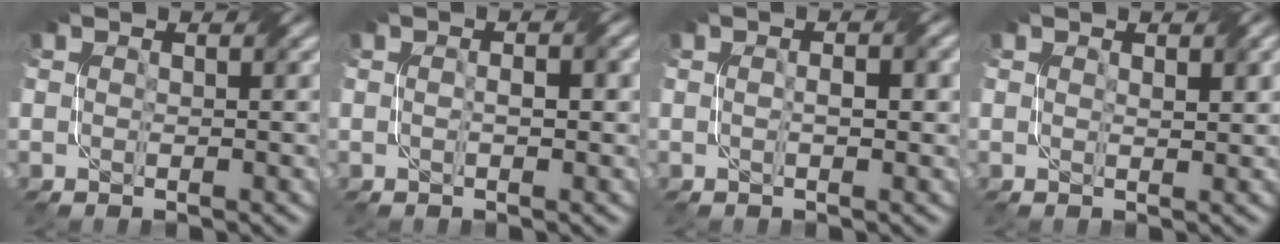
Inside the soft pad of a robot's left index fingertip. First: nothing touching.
{"total": 1.7, "force": [0.0, 0.5, 1.6], "torque": [-0.029, 0.003, -0.001]}
{"total": 1.9, "force": [0.0, 0.5, 1.8], "torque": [-0.031, 0.003, 0.000]}
{"total": 1.1, "force": [0.6, 0.3, 0.9], "torque": [-0.014, -0.001, 0.012]}